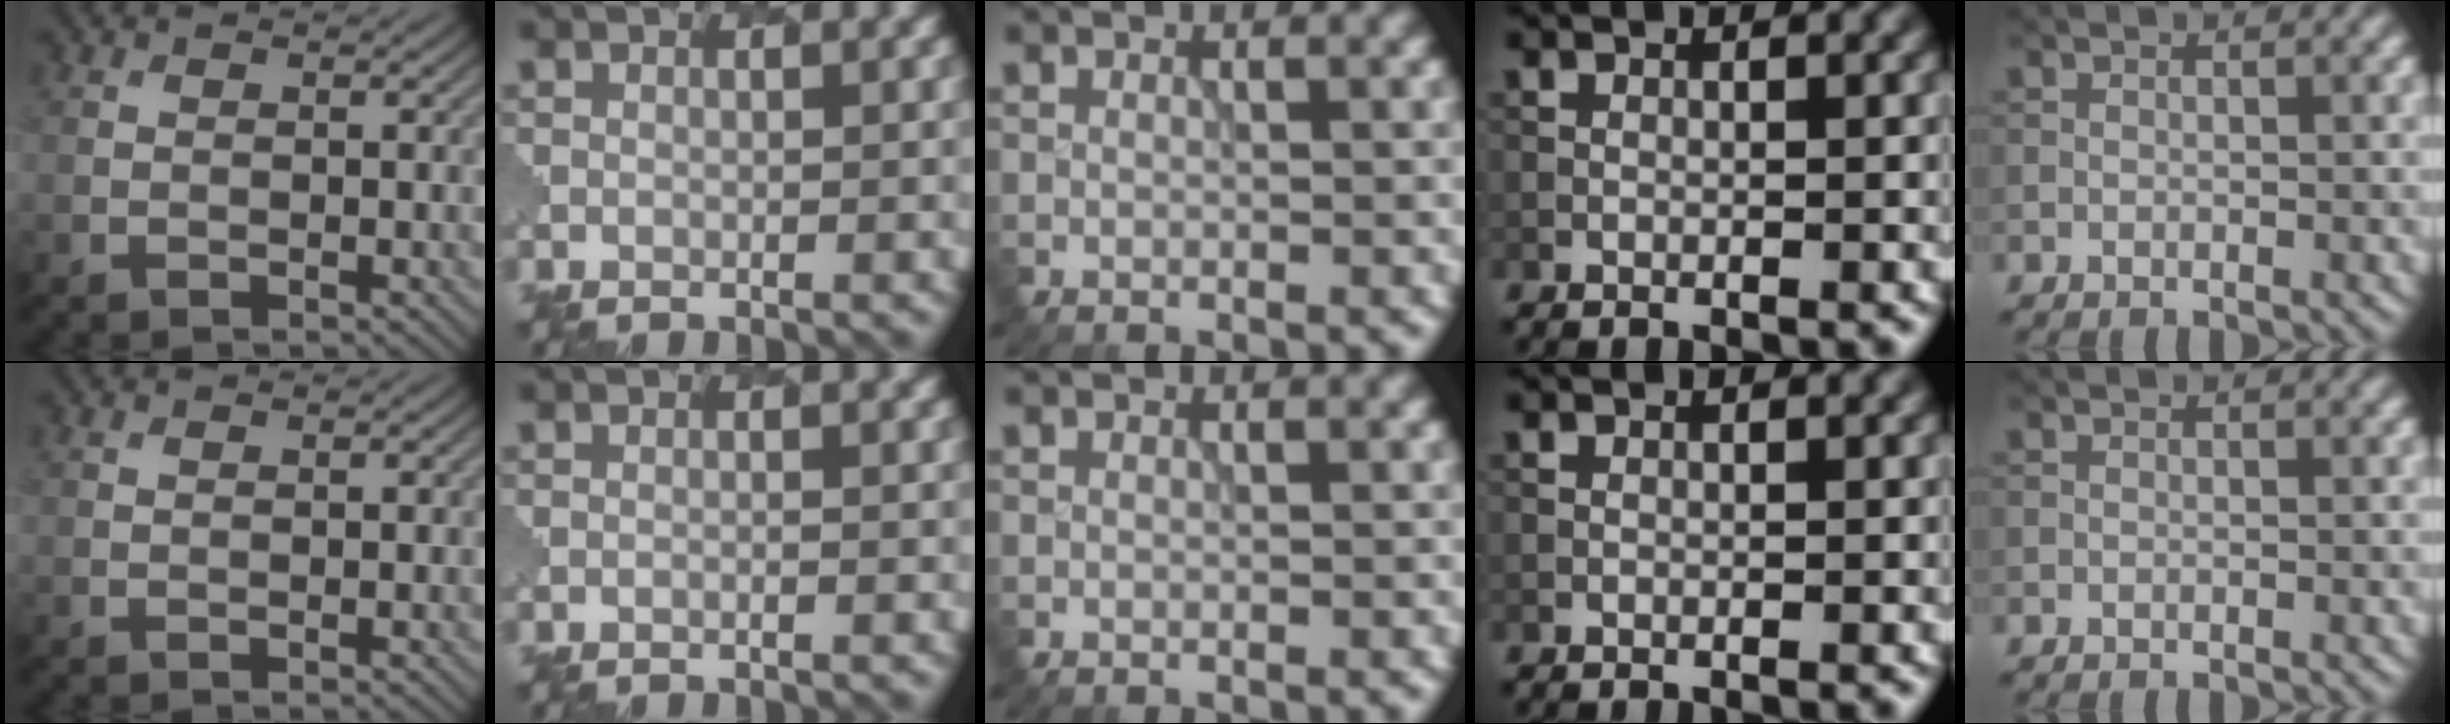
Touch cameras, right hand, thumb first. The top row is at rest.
{}